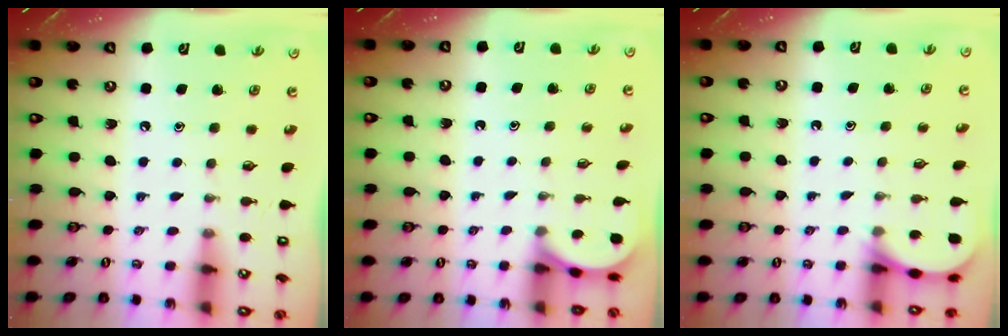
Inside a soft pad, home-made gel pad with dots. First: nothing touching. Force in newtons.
{"total": 2.0, "press": 2.0, "slide": 0.2}
{"total": 3.9, "press": 3.9, "slide": 0.5}